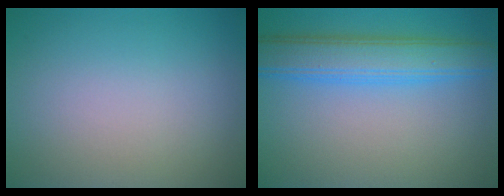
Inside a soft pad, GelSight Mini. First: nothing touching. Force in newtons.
{"total": 5.6, "press": 5.6, "slide": 0.2}